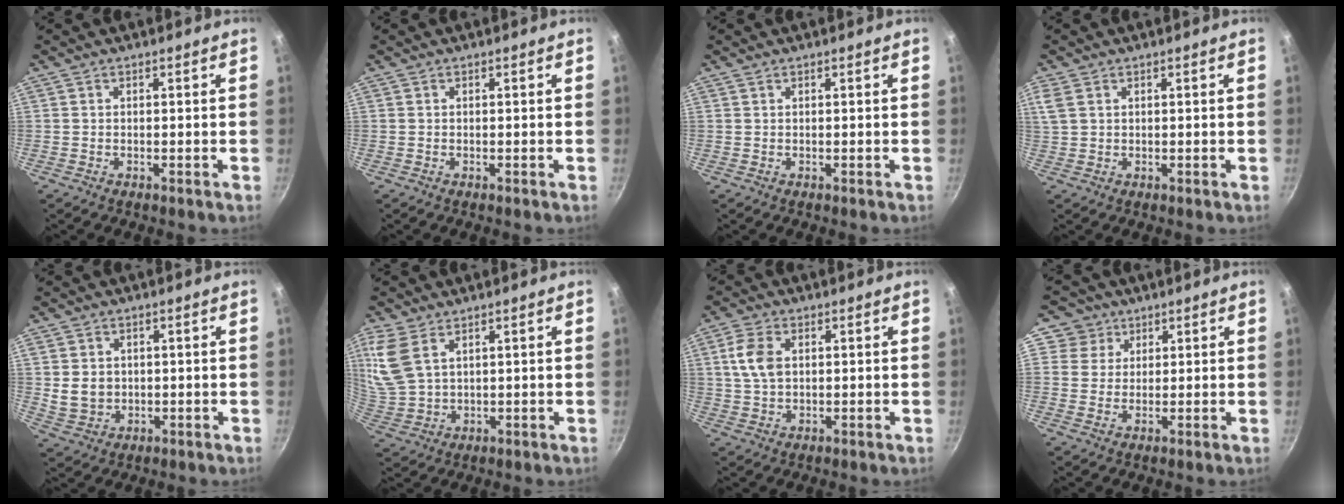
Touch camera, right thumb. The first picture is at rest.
{"total": 0.0}
{"total": 0.0}
{"total": 3.9, "force": [1.8, 2.4, 2.5], "torque": [-0.056, 0.007, 0.041]}
{"total": 5.6, "force": [0.4, 4.7, 3.0], "torque": [-0.042, -0.003, 0.017]}
{"total": 10.1, "force": [5.0, 5.7, 6.7], "torque": [-0.146, -0.010, 0.112]}
{"total": 6.4, "force": [1.6, 4.1, 4.7], "torque": [-0.087, 0.000, 0.030]}
{"total": 5.4, "force": [2.5, 4.8, 0.3], "torque": [0.039, -0.002, 0.033]}